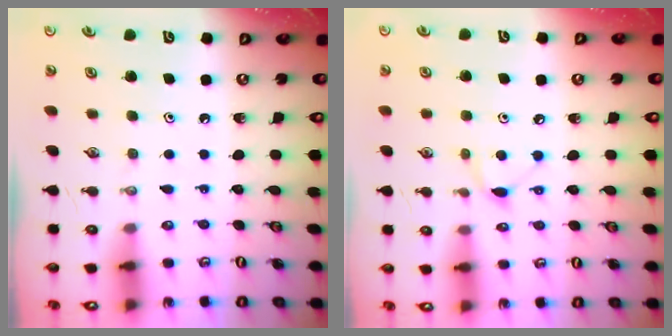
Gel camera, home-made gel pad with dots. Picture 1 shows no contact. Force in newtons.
{"total": 5.5, "press": 5.5, "slide": 0.7}